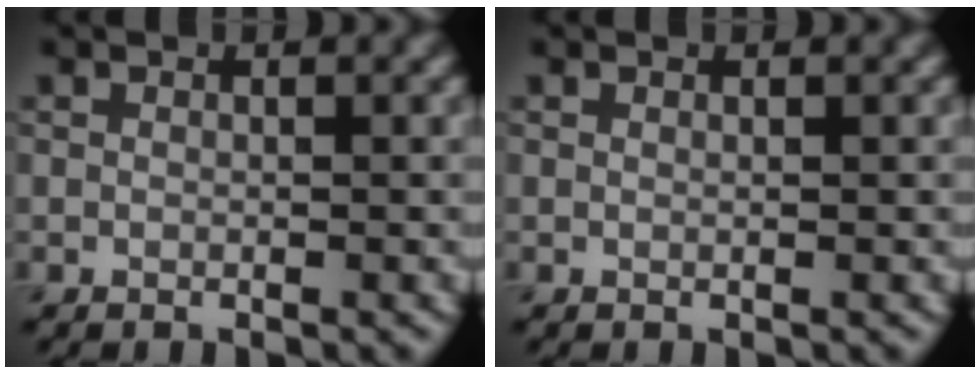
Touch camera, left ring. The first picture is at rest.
{"total": 0.0}